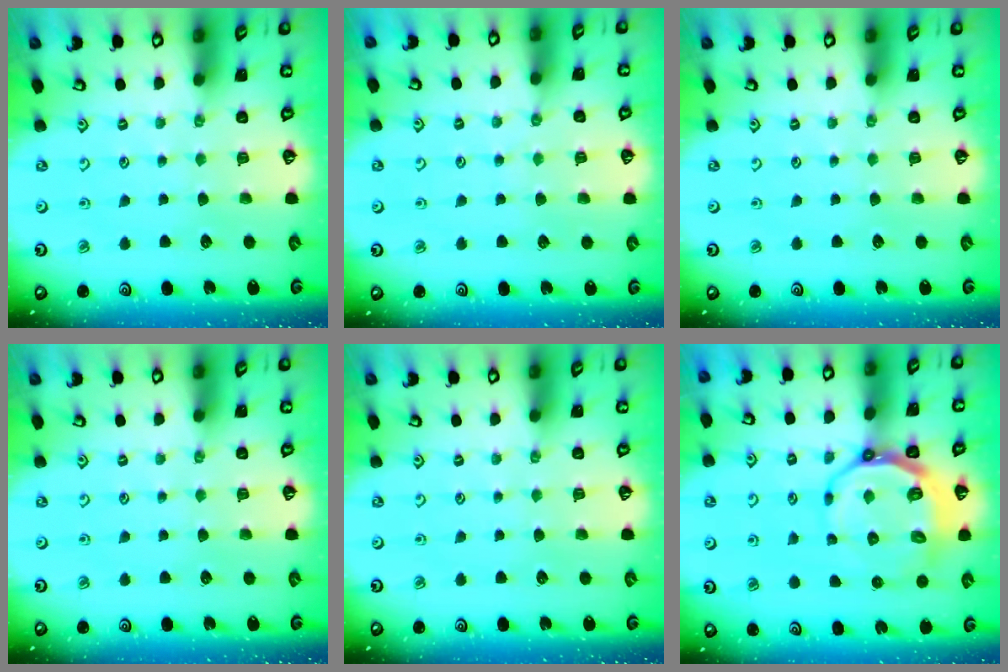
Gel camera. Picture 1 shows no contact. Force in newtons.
{"total": 2.7, "press": 2.7, "slide": 0.5}
{"total": 0.0}
{"total": 0.0}
{"total": 0.0}
{"total": 13.5, "press": 13.0, "slide": 3.7}